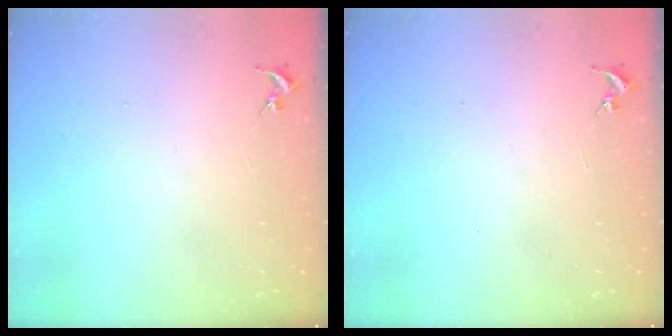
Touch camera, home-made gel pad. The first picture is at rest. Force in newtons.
{"total": 0.0}